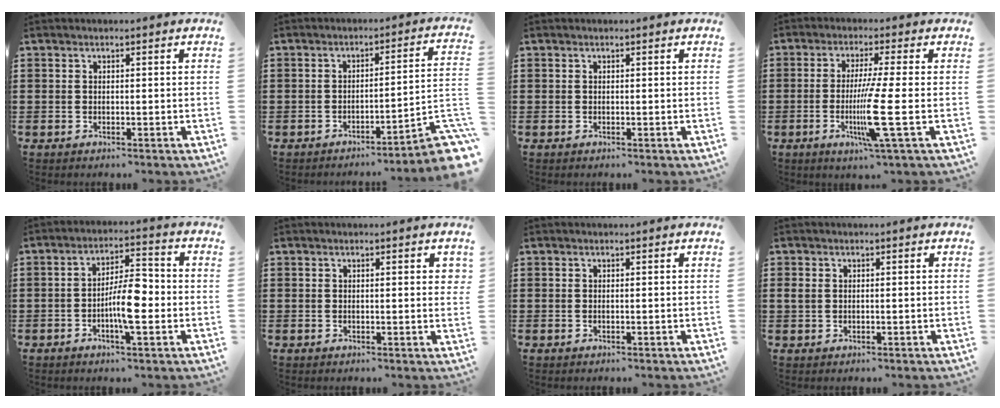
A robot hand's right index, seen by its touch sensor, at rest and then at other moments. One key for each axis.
{"total": 5.5, "fx": -3.7, "fy": 0.3, "fz": 4.1, "tx": -0.058, "ty": -0.021, "tz": -0.073}
{"total": 0.0}
{"total": 9.1, "fx": -1.8, "fy": -0.7, "fz": 8.9, "tx": -0.180, "ty": -0.031, "tz": -0.042}
{"total": 7.5, "fx": -2.0, "fy": 2.2, "fz": 6.8, "tx": -0.130, "ty": 0.002, "tz": -0.040}
{"total": 0.9, "fx": 0.3, "fy": 0.2, "fz": 0.9, "tx": -0.017, "ty": 0.002, "tz": 0.004}
{"total": 0.0}
{"total": 1.3, "fx": 0.1, "fy": 1.1, "fz": 0.8, "tx": -0.026, "ty": 0.003, "tz": -0.002}